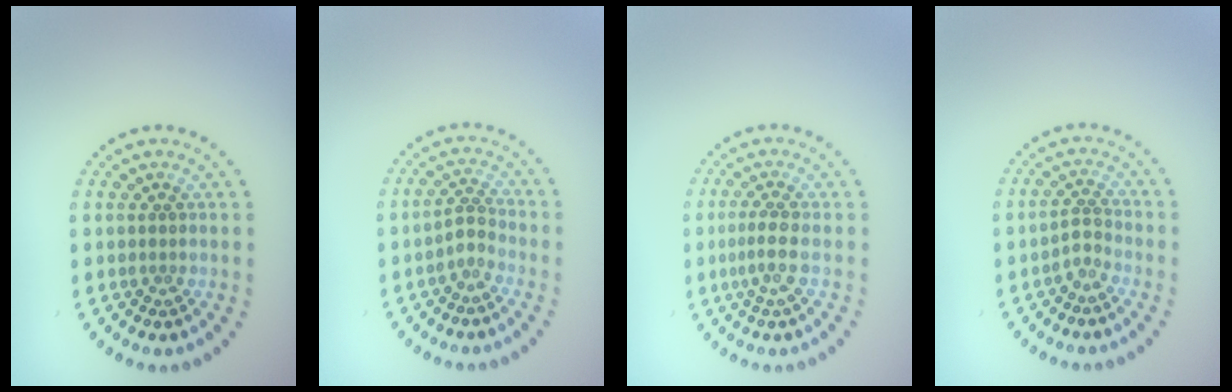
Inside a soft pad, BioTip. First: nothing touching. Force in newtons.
{"total": 1.5, "press": 1.1, "slide": 1.1}
{"total": 1.6, "press": 1.3, "slide": 1.1}
{"total": 1.4, "press": 0.9, "slide": 1.0}